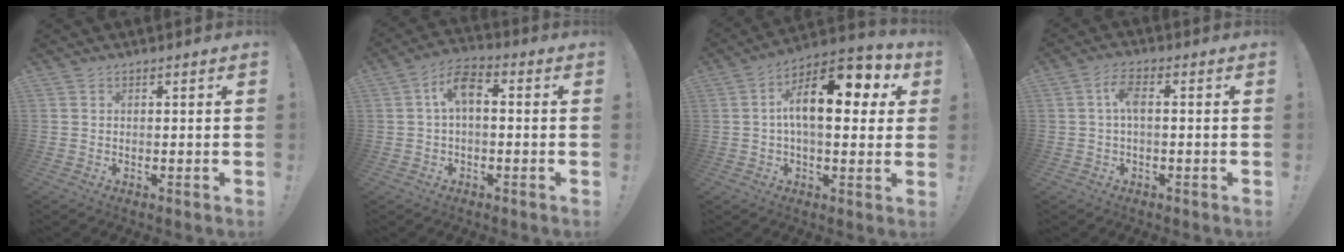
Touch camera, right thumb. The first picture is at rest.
{"total": 7.4, "force": [1.3, 3.9, 6.2], "torque": [-0.114, 0.008, 0.024]}
{"total": 17.3, "force": [4.0, 8.0, 14.9], "torque": [-0.219, -0.007, 0.059]}
{"total": 5.0, "force": [0.5, 1.8, 4.7], "torque": [-0.098, 0.008, 0.007]}